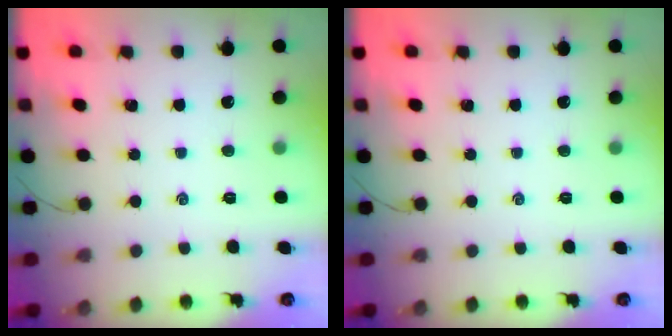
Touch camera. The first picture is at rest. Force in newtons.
{"total": 0.0}